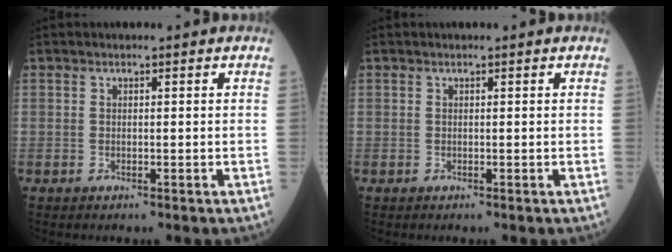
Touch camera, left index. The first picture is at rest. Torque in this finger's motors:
{"motor_torque": [0.10, -0.21, -0.02, -0.01]}